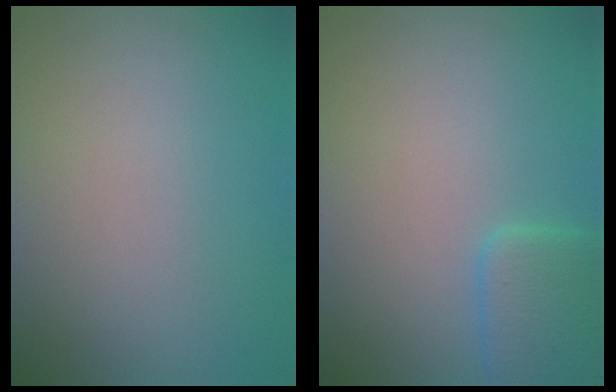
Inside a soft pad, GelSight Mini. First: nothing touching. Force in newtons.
{"total": 3.2, "press": 3.1, "slide": 0.2}